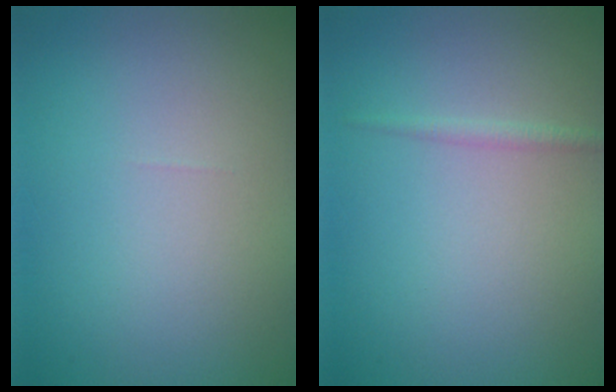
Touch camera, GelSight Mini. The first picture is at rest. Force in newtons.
{"total": 0.8, "press": 0.8, "slide": 0.1}